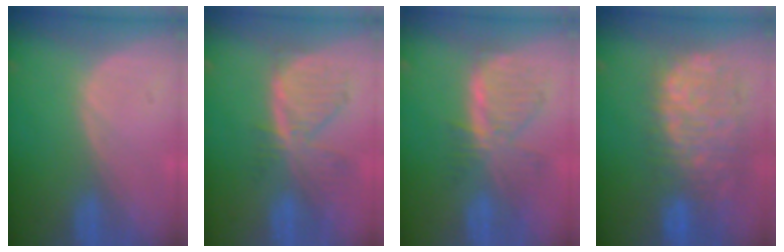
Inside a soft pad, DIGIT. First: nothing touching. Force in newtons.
{"total": 8.0, "press": 7.0, "slide": 3.9}
{"total": 7.5, "press": 6.8, "slide": 3.1}
{"total": 12.5, "press": 10.2, "slide": 7.1}